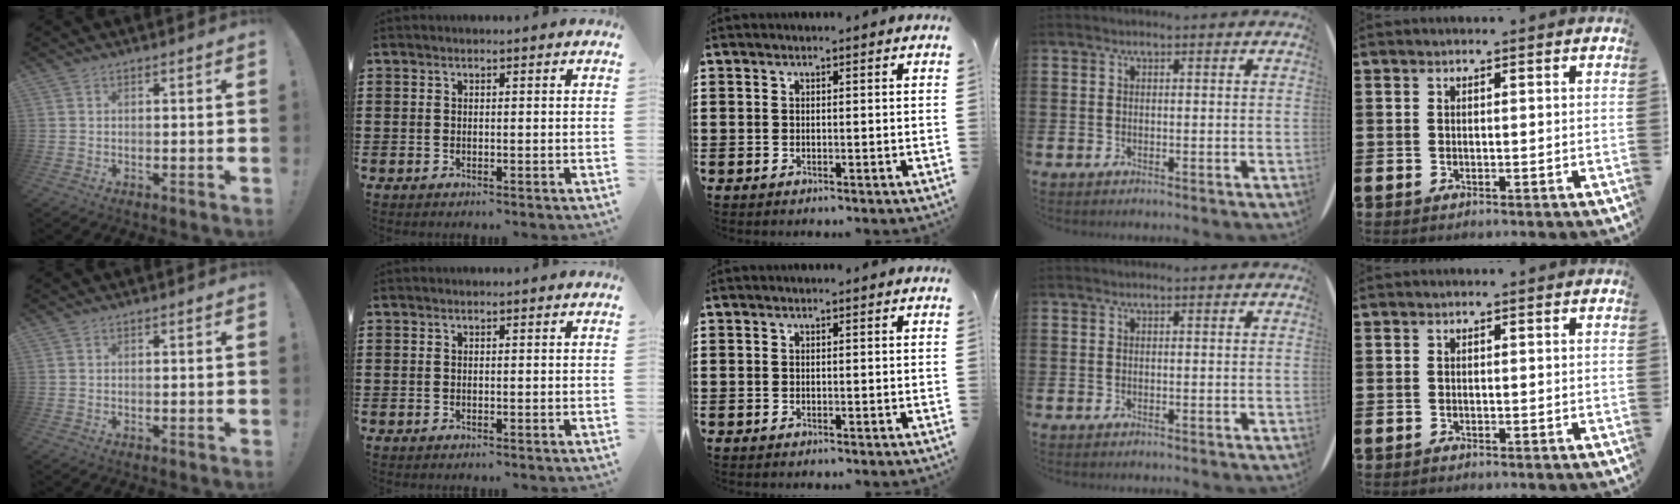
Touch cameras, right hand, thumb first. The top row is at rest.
{}